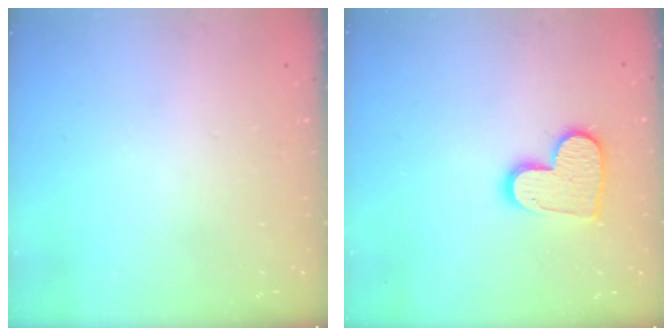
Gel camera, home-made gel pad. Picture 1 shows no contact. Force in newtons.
{"total": 12.4, "press": 12.3, "slide": 0.9}